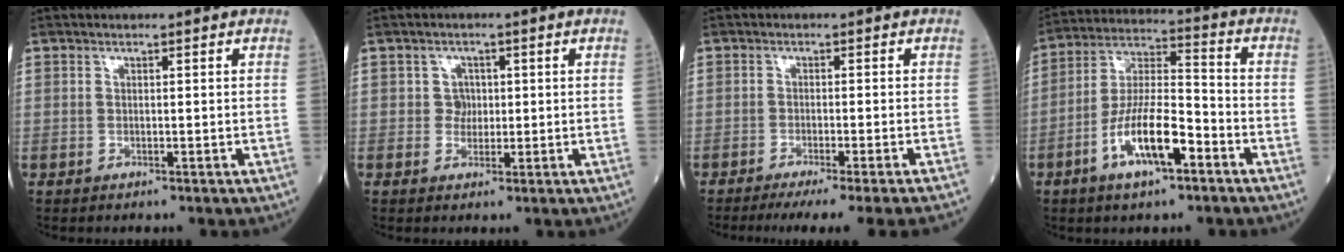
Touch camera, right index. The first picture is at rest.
{"total": 2.3, "force": [0.3, 2.2, 0.6], "torque": [-0.001, 0.003, 0.000]}
{"total": 12.0, "force": [-10.5, -1.8, 5.6], "torque": [-0.048, -0.037, -0.141]}
{"total": 12.0, "force": [-5.4, 3.1, 10.2], "torque": [-0.201, 0.002, -0.100]}